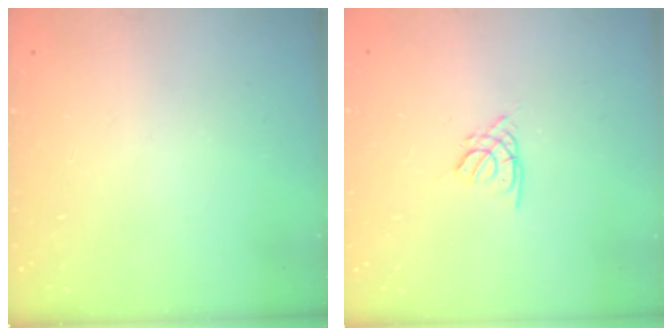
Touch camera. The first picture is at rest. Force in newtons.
{"total": 1.9, "press": 1.8, "slide": 0.5}